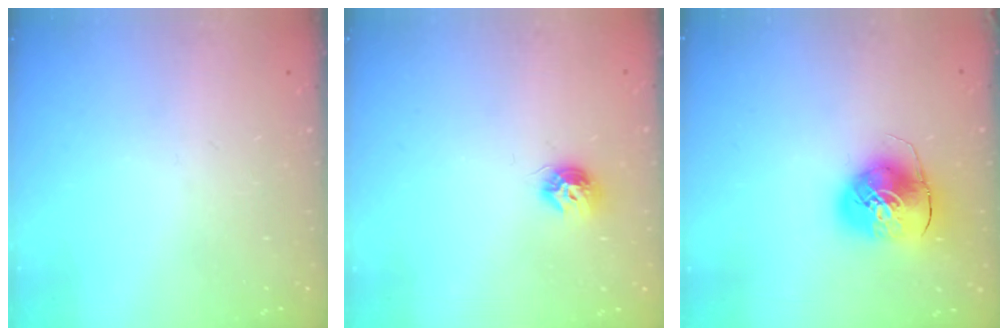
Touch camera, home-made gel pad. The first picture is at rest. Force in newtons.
{"total": 7.6, "press": 7.6, "slide": 0.2}
{"total": 9.8, "press": 9.7, "slide": 1.5}